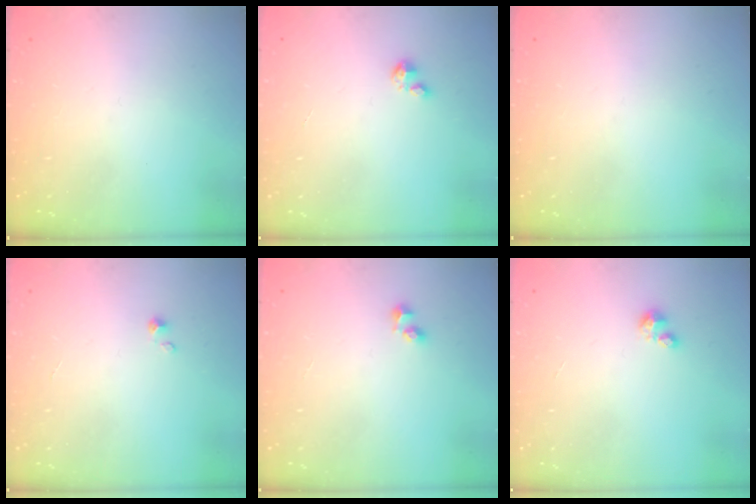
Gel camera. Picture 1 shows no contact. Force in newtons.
{"total": 1.2, "press": 1.2, "slide": 0.2}
{"total": 0.0}
{"total": 0.7, "press": 0.7, "slide": 0.1}
{"total": 3.7, "press": 3.6, "slide": 1.1}
{"total": 2.5, "press": 2.5, "slide": 0.3}